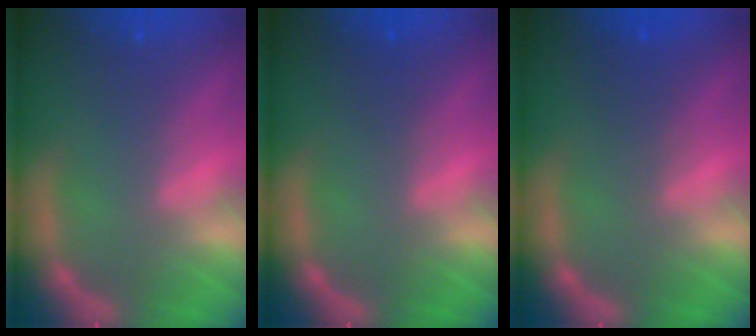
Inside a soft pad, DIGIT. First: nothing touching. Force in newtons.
{"total": 0.9}
{"total": 2.0}